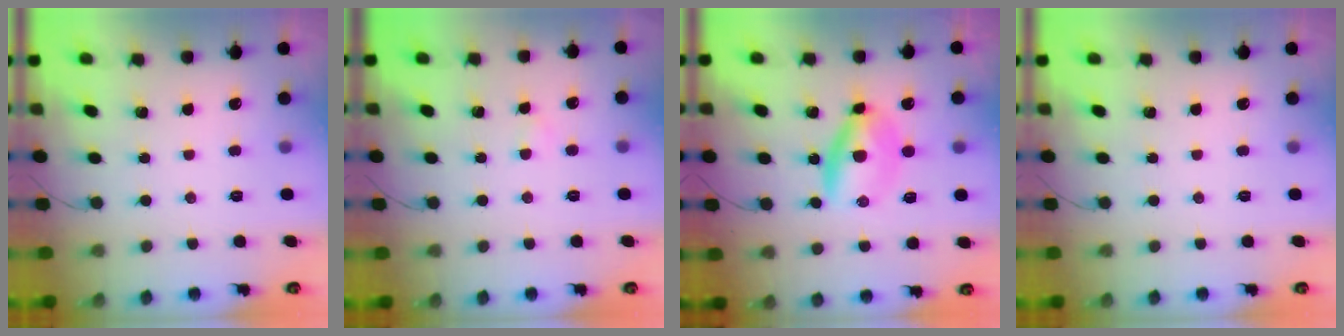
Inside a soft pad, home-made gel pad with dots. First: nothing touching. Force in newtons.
{"total": 2.0, "press": 1.8, "slide": 0.8}
{"total": 6.5, "press": 6.5, "slide": 1.1}
{"total": 0.0}